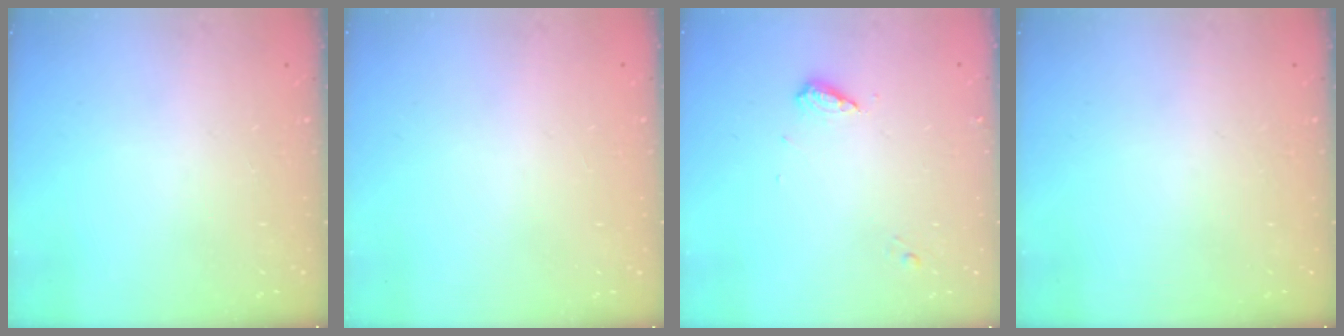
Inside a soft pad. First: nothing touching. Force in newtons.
{"total": 1.1, "press": 0.8, "slide": 0.7}
{"total": 6.4, "press": 6.4, "slide": 0.7}
{"total": 0.0}